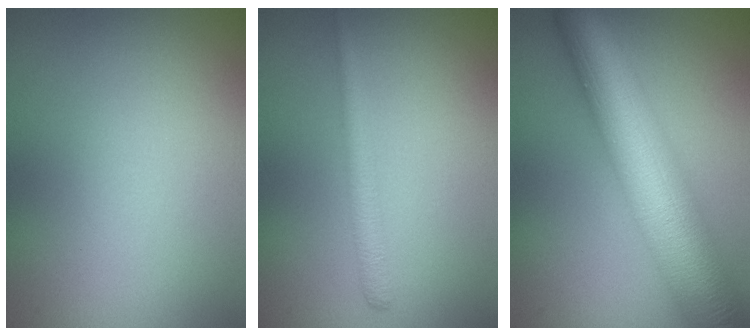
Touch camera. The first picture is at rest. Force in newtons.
{"total": 2.0, "press": 2.0, "slide": 0.0}
{"total": 12.7, "press": 12.6, "slide": 0.5}